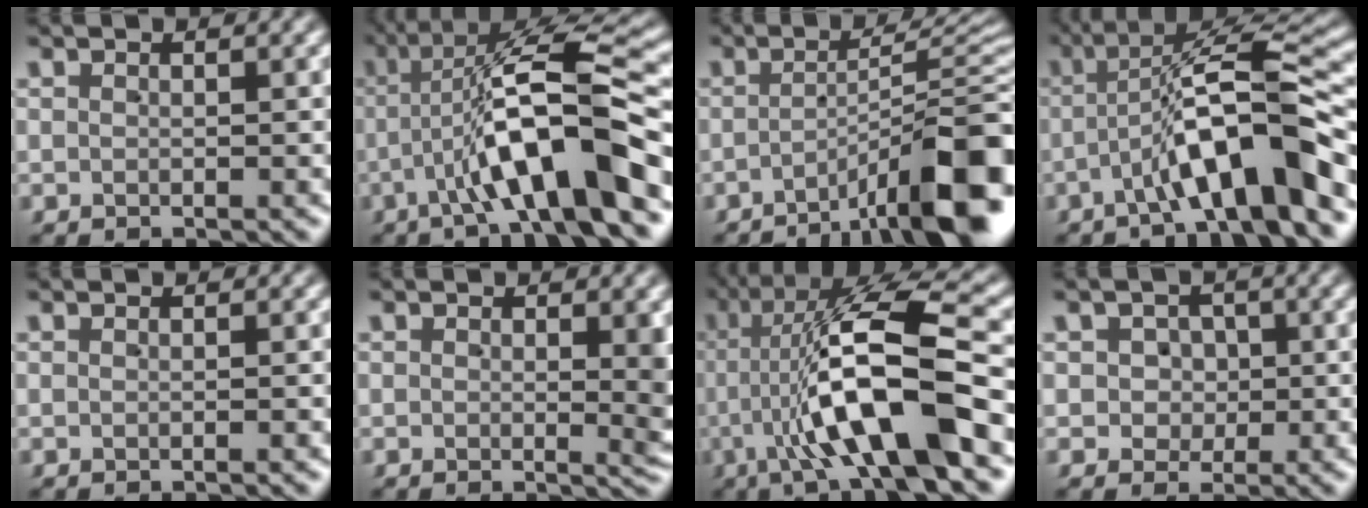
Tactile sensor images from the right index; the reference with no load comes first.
{"total": 10.8, "force": [-1.4, 3.5, 10.1], "torque": [-0.158, 0.007, -0.018]}
{"total": 9.1, "force": [-4.2, 2.1, 7.9], "torque": [-0.083, 0.015, -0.066]}
{"total": 8.3, "force": [-2.1, 1.9, 7.8], "torque": [-0.108, 0.016, -0.036]}
{"total": 0.0}
{"total": 2.0, "force": [0.3, 0.4, 1.9], "torque": [-0.017, -0.009, 0.007]}
{"total": 12.0, "force": [-0.7, 3.3, 11.5], "torque": [-0.195, 0.009, -0.010]}
{"total": 3.7, "force": [-0.1, 3.5, 1.2], "torque": [-0.010, -0.007, -0.001]}